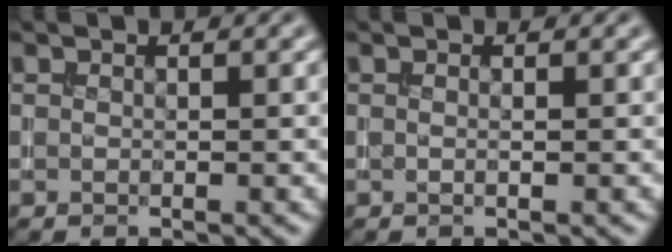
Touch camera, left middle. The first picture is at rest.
{"total": 0.5, "force": [0.0, 0.2, 0.5], "torque": [-0.005, 0.004, -0.003]}